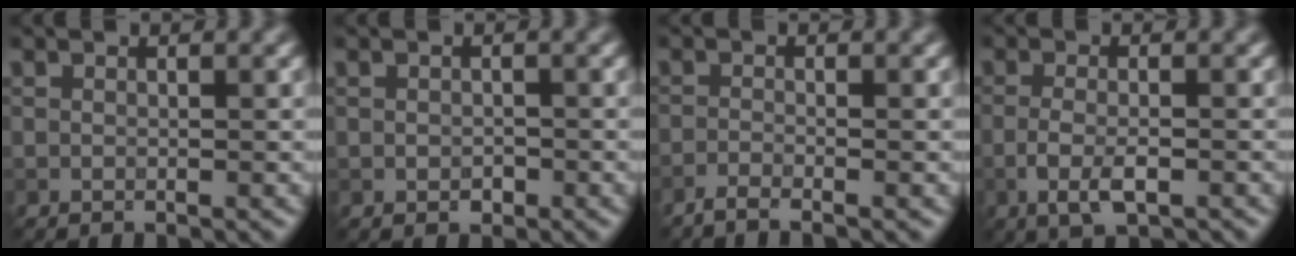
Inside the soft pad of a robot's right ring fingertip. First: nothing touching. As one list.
[{"total": 0.9, "force": [-0.2, 0.7, 0.4], "torque": [-0.007, 0.000, -0.005]}, {"total": 1.9, "force": [-1.5, 0.3, 1.1], "torque": [-0.024, -0.004, -0.040]}, {"total": 3.2, "force": [-1.4, 1.0, 2.6], "torque": [-0.062, -0.001, -0.031]}]